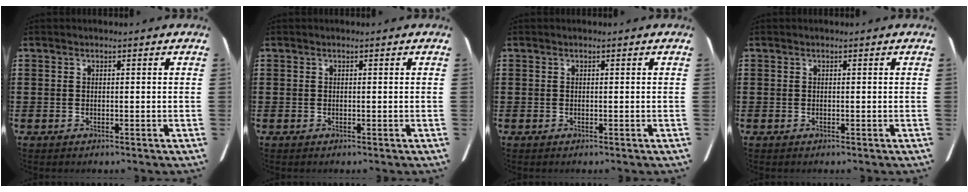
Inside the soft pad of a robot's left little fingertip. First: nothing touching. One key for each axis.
{"total": 0.0}
{"total": 0.0}
{"total": 0.0}